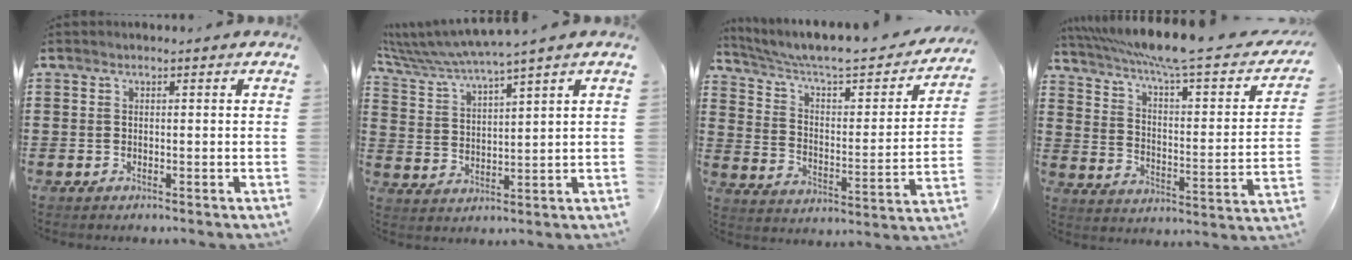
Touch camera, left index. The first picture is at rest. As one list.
[{"total": 4.3, "force": [3.8, -0.7, 1.8], "torque": [-0.055, -0.031, 0.060]}, {"total": 6.1, "force": [5.0, 1.3, 3.1], "torque": [-0.086, -0.045, 0.080]}, {"total": 8.1, "force": [6.1, -0.1, 5.4], "torque": [-0.119, -0.044, 0.093]}]